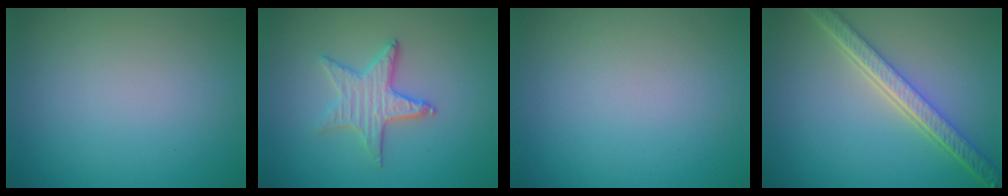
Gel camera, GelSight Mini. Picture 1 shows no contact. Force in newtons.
{"total": 3.1, "press": 2.9, "slide": 1.2}
{"total": 0.0}
{"total": 5.8, "press": 4.4, "slide": 3.7}